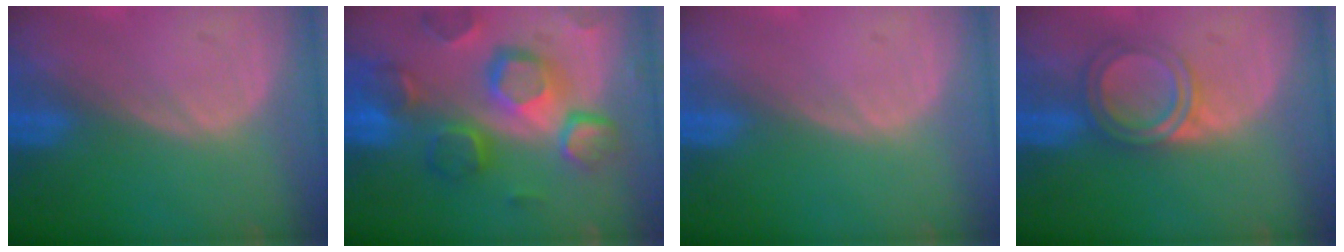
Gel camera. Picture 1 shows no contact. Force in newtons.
{"total": 12.4, "press": 10.6, "slide": 6.3}
{"total": 0.0}
{"total": 4.6, "press": 4.6, "slide": 0.7}